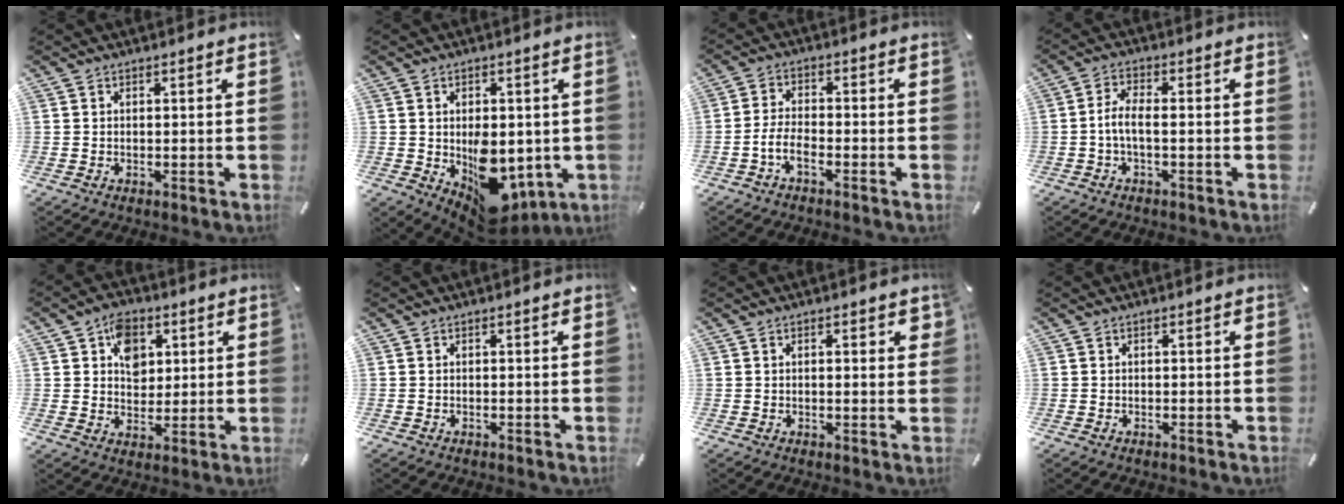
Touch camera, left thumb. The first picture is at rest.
{"total": 12.3, "force": [-2.9, 8.3, 8.7], "torque": [-0.100, -0.008, -0.042]}
{"total": 4.9, "force": [-2.5, 2.2, 3.6], "torque": [-0.080, 0.006, -0.048]}
{"total": 5.0, "force": [-1.0, 1.7, 4.6], "torque": [-0.096, 0.000, -0.021]}
{"total": 8.1, "force": [2.7, 6.5, 4.1], "torque": [-0.057, 0.000, 0.046]}
{"total": 0.0}
{"total": 1.8, "force": [0.8, 0.7, 1.4], "torque": [-0.015, -0.003, 0.010]}
{"total": 0.0}